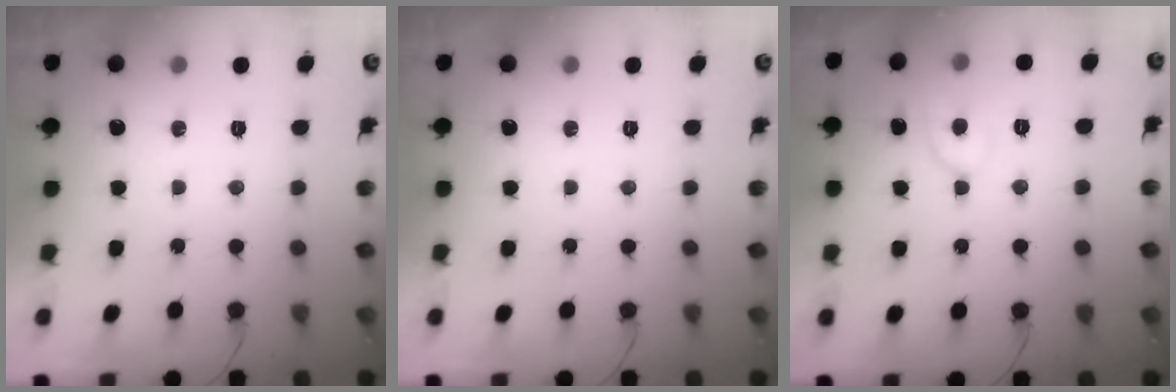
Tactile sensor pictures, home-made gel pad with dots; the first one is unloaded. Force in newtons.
{"total": 0.0}
{"total": 6.5, "press": 6.5, "slide": 0.6}